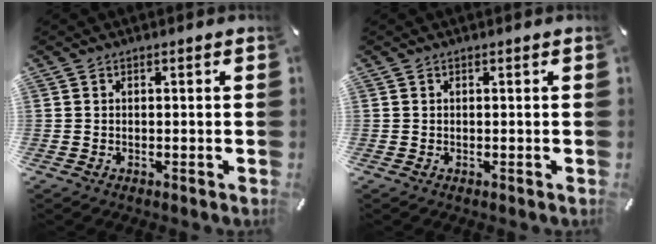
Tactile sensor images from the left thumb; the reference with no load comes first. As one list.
[{"total": 0.0}]